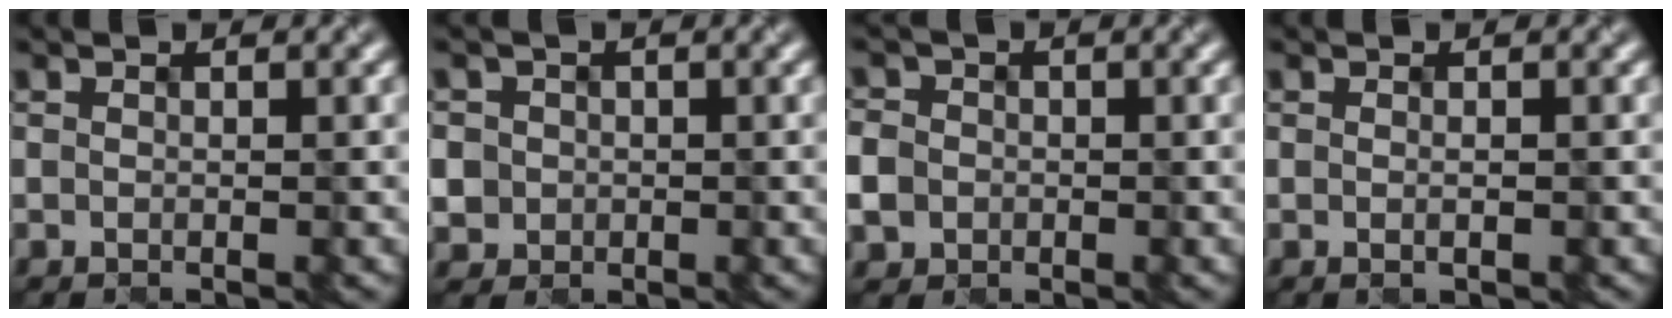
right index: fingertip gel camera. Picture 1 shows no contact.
{"total": 2.4, "force": [0.0, 2.4, 0.2], "torque": [-0.008, 0.000, 0.010]}
{"total": 3.7, "force": [-0.6, 3.4, 1.1], "torque": [-0.027, 0.004, -0.016]}
{"total": 0.7, "force": [-0.2, 0.2, 0.6], "torque": [-0.009, 0.001, -0.001]}